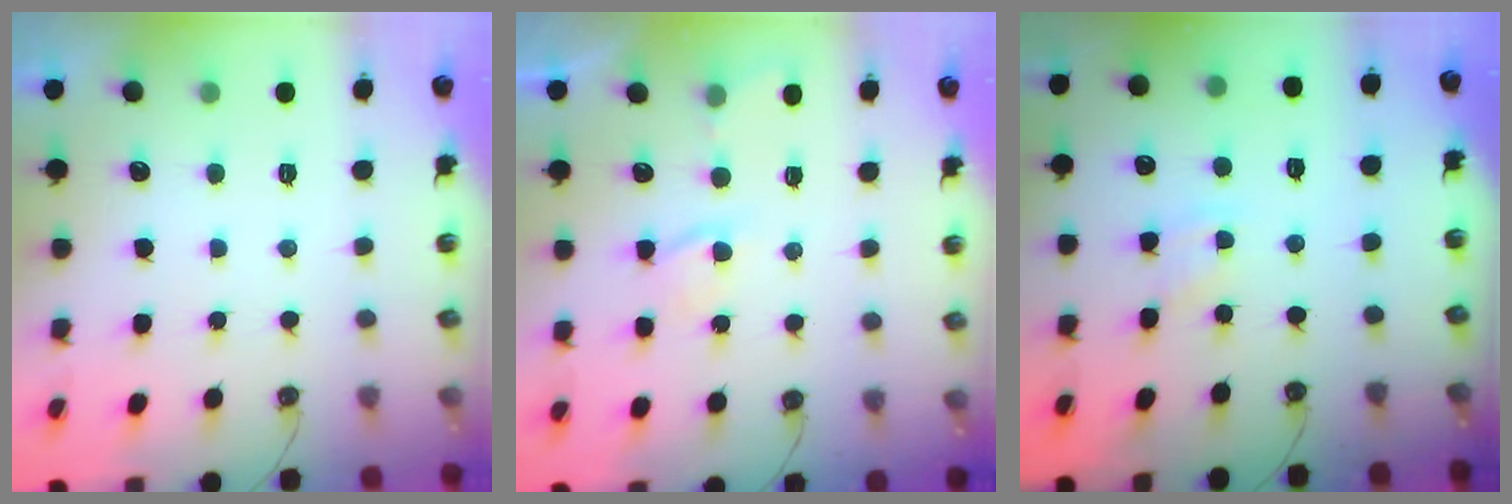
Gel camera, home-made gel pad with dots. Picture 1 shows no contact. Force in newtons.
{"total": 3.1, "press": 3.1, "slide": 0.6}
{"total": 3.5, "press": 3.5, "slide": 0.4}